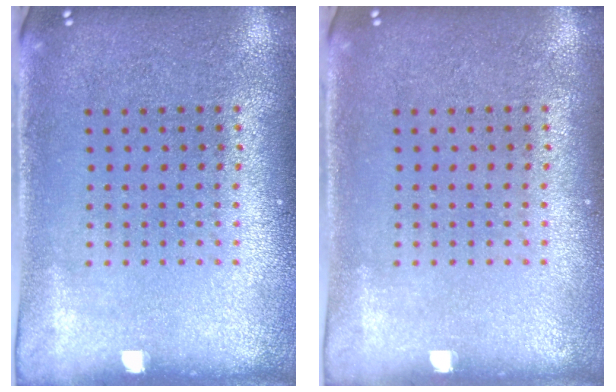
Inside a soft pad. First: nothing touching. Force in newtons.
{"total": 0.0}